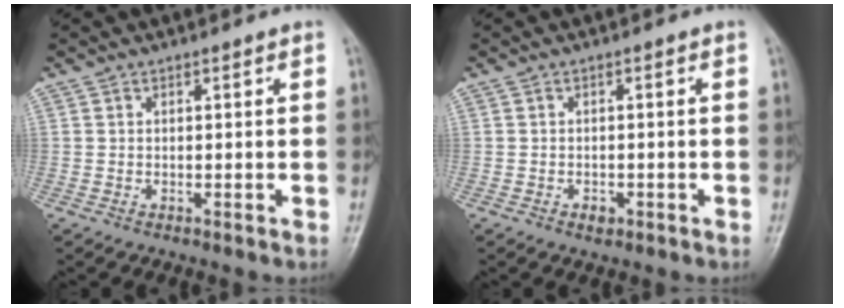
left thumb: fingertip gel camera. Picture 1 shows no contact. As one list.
[{"total": 1.7, "force": [-0.9, 1.2, 0.9], "torque": [-0.010, 0.004, -0.011]}]